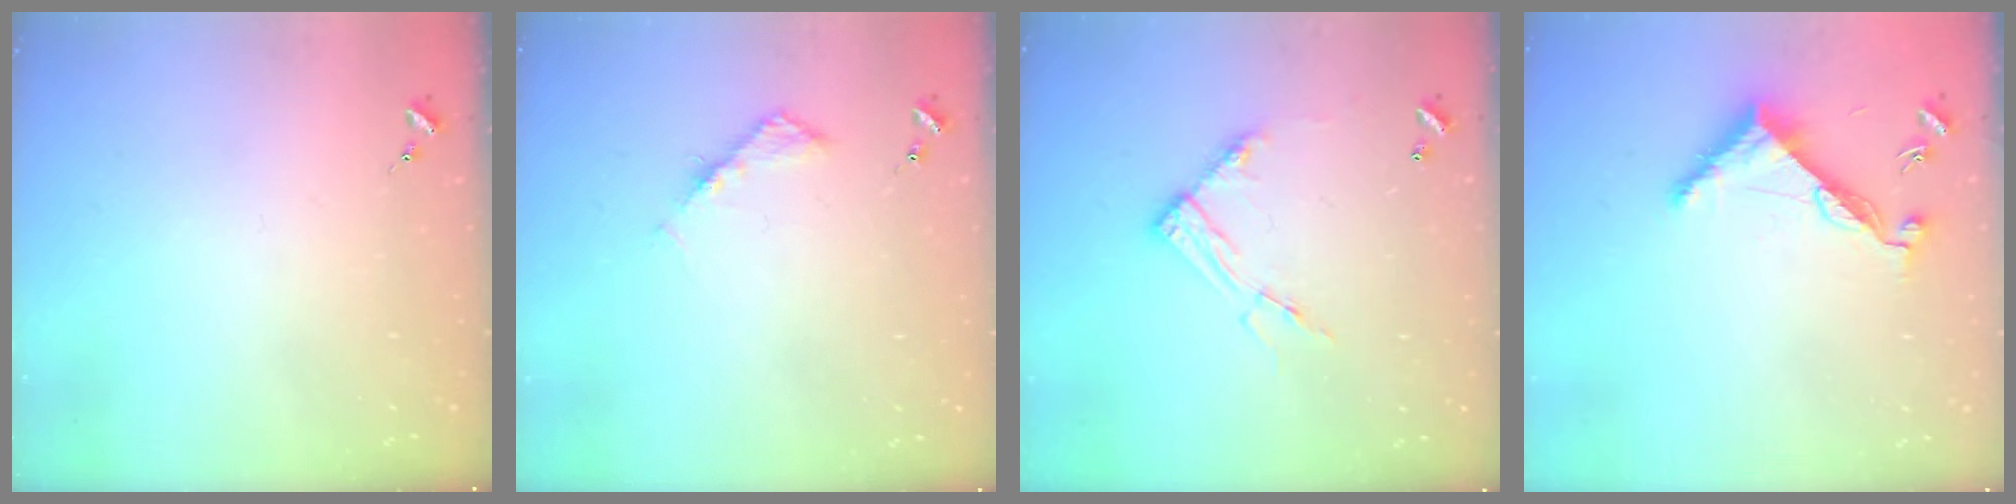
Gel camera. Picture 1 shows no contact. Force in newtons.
{"total": 4.2, "press": 4.2, "slide": 0.5}
{"total": 10.7, "press": 10.7, "slide": 0.8}
{"total": 8.2, "press": 8.2, "slide": 0.6}